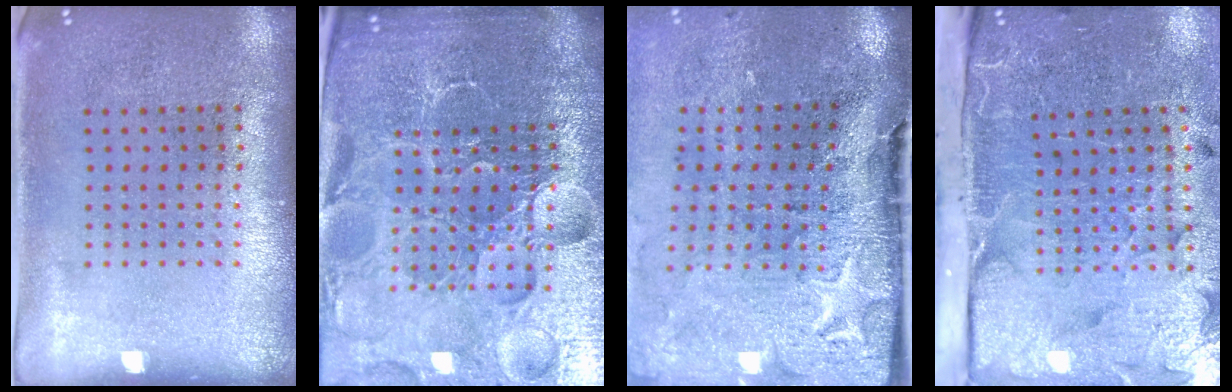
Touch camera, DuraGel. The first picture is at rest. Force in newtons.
{"total": 6.8, "press": 6.0, "slide": 3.2}
{"total": 4.8, "press": 3.8, "slide": 2.9}
{"total": 5.2, "press": 4.0, "slide": 3.3}